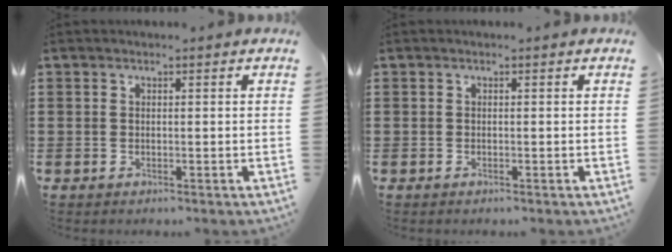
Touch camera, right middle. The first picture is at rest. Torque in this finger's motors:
{"motor_torque": [-1.25, 0.89, 0.04, -0.01]}